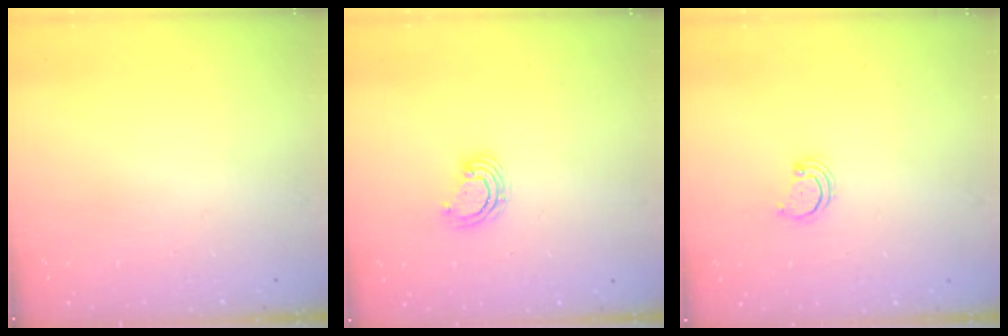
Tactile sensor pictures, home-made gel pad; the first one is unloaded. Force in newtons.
{"total": 4.4, "press": 4.4, "slide": 0.4}
{"total": 2.5, "press": 2.5, "slide": 0.3}